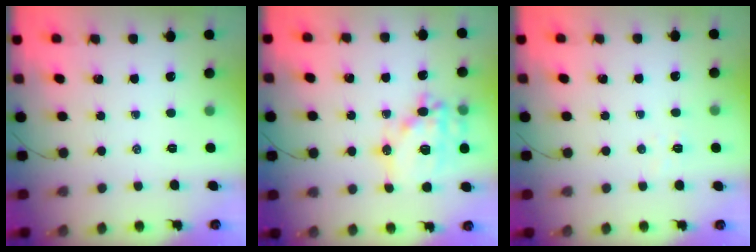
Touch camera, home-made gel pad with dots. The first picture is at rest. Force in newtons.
{"total": 18.1, "press": 17.8, "slide": 3.2}
{"total": 3.9, "press": 3.8, "slide": 0.9}